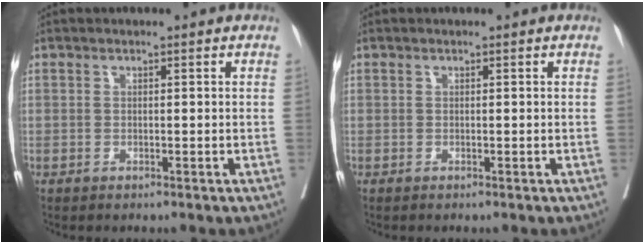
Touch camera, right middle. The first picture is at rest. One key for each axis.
{"total": 0.0}